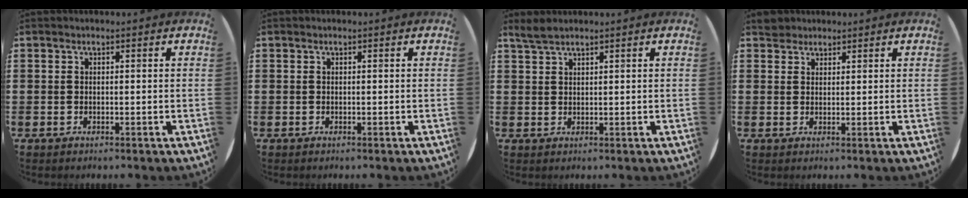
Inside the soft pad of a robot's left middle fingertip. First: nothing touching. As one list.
[{"total": 0.0}, {"total": 1.9, "force": [1.8, 0.2, 0.7], "torque": [-0.016, 0.003, 0.033]}, {"total": 2.1, "force": [1.9, 0.8, -0.1], "torque": [0.005, 0.003, 0.037]}]